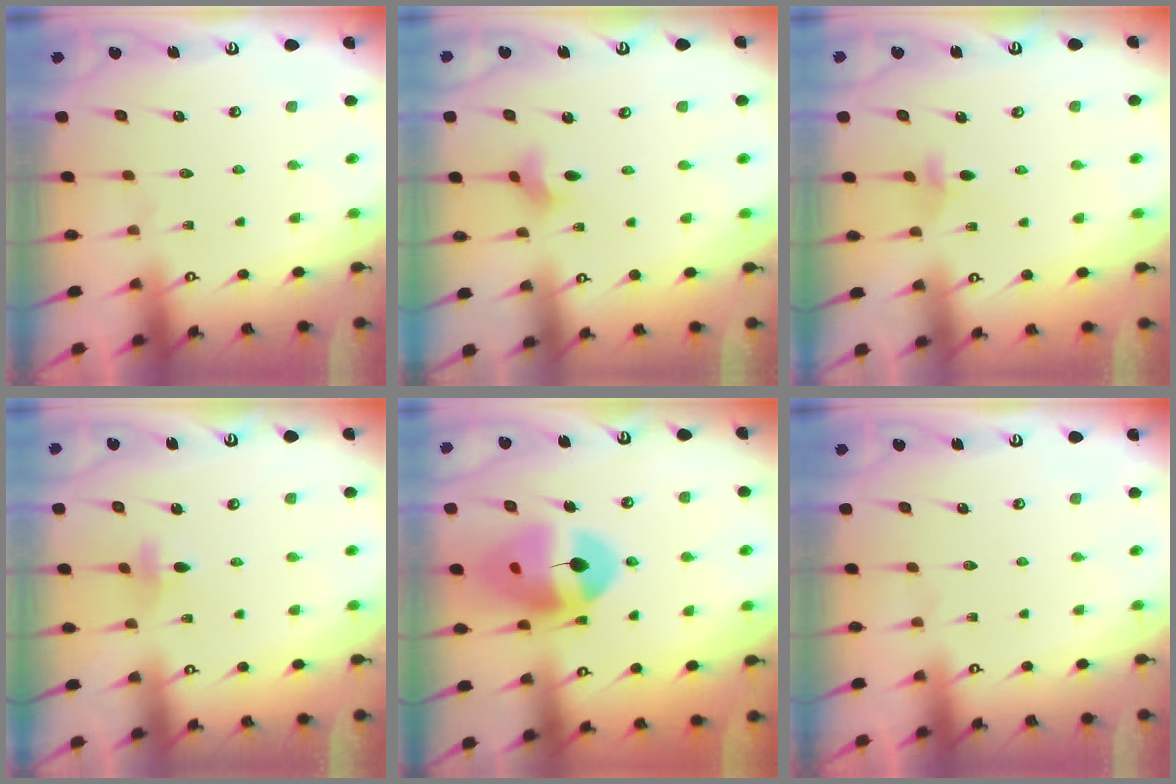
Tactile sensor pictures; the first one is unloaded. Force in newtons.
{"total": 2.9, "press": 2.8, "slide": 0.6}
{"total": 3.7, "press": 3.6, "slide": 0.7}
{"total": 5.1, "press": 4.9, "slide": 1.1}
{"total": 14.3, "press": 14.2, "slide": 1.5}
{"total": 0.0}